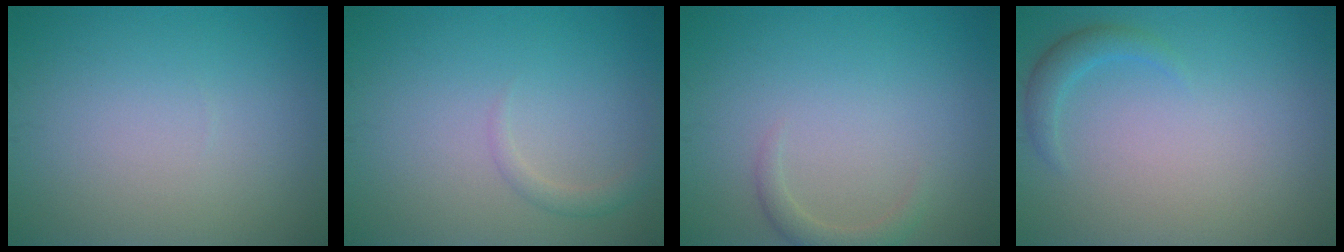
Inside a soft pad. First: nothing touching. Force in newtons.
{"total": 1.2, "press": 1.2, "slide": 0.1}
{"total": 1.6, "press": 1.6, "slide": 0.1}
{"total": 1.6, "press": 1.6, "slide": 0.1}